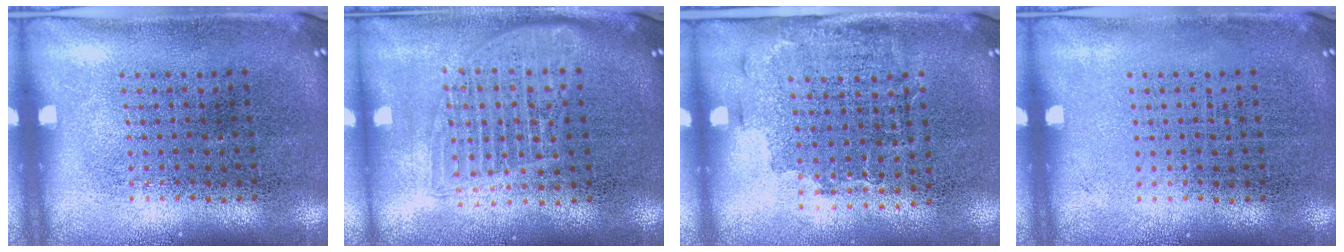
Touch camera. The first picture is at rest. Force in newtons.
{"total": 1.6, "press": 1.4, "slide": 0.7}
{"total": 1.5, "press": 1.2, "slide": 0.9}
{"total": 0.0}